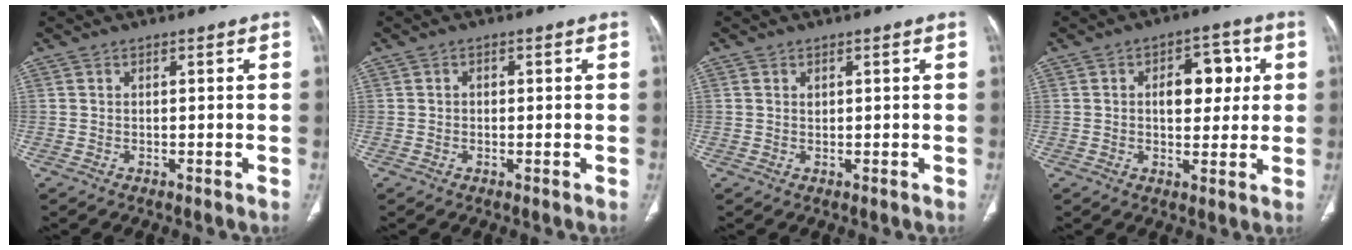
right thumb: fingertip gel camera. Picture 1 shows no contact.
{"total": 0.6, "force": [0.1, 0.6, 0.3], "torque": [-0.001, 0.001, 0.000]}
{"total": 0.7, "force": [0.4, 0.4, 0.4], "torque": [-0.004, 0.000, 0.007]}
{"total": 8.9, "force": [1.7, 5.3, 6.9], "torque": [-0.062, 0.010, 0.026]}